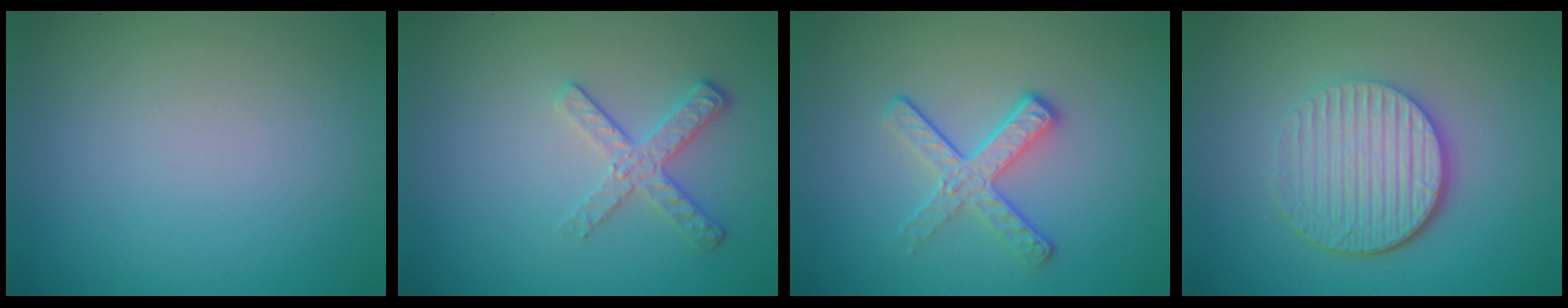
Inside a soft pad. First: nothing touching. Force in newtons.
{"total": 2.6, "press": 2.2, "slide": 1.4}
{"total": 3.2, "press": 2.6, "slide": 1.8}
{"total": 5.3, "press": 3.8, "slide": 3.6}